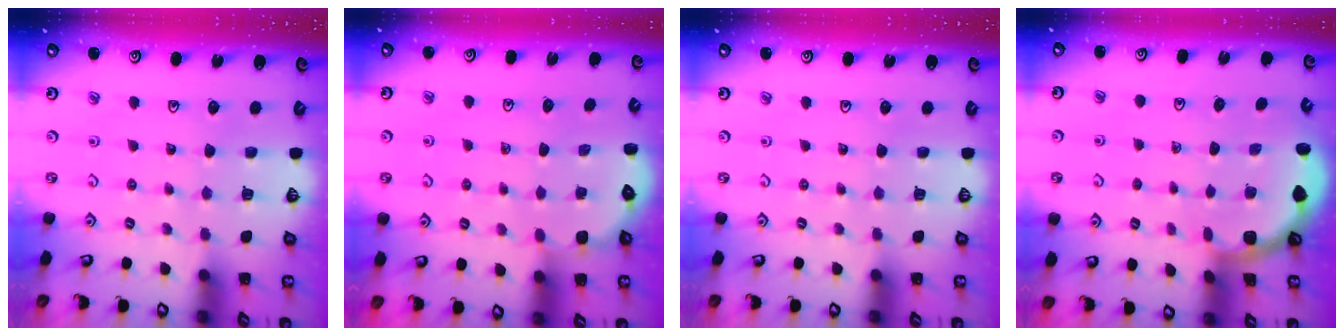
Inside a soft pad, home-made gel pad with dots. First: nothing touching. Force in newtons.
{"total": 2.7, "press": 2.7, "slide": 0.3}
{"total": 0.0}
{"total": 1.9, "press": 1.9, "slide": 0.0}